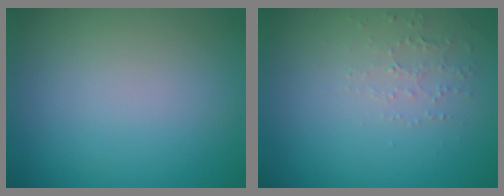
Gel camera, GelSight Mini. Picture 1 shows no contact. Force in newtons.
{"total": 1.5, "press": 1.5, "slide": 0.5}